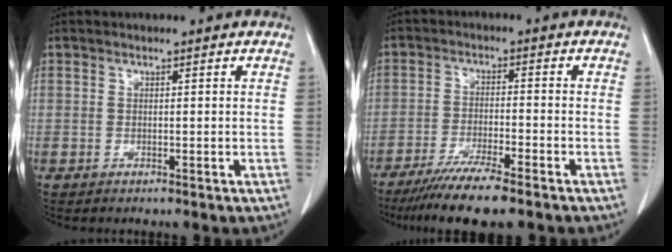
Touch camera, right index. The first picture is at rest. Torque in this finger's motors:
{"motor_torque": [0.12, -0.08, 0.50, 0.13]}